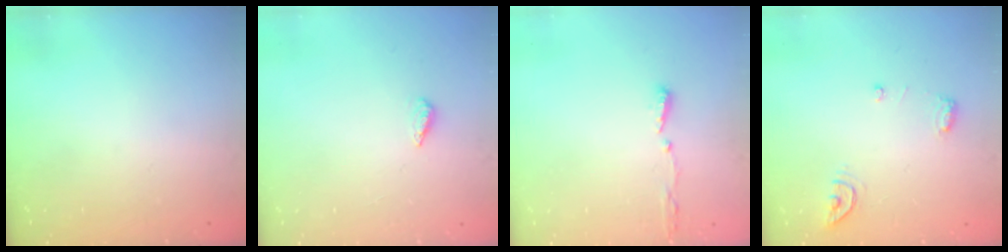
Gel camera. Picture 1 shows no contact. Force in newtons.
{"total": 2.1, "press": 1.9, "slide": 0.8}
{"total": 4.9, "press": 4.8, "slide": 1.2}
{"total": 6.4, "press": 6.4, "slide": 0.6}